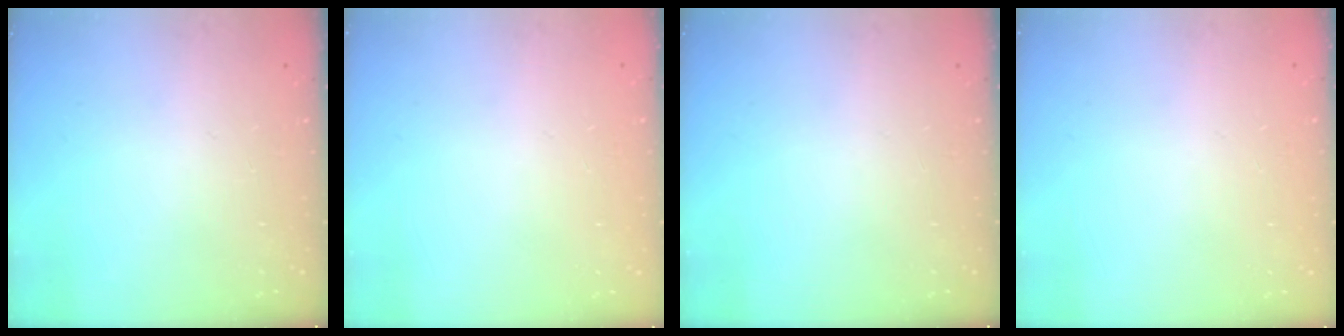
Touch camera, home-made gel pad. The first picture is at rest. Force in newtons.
{"total": 0.0}
{"total": 0.0}
{"total": 0.0}